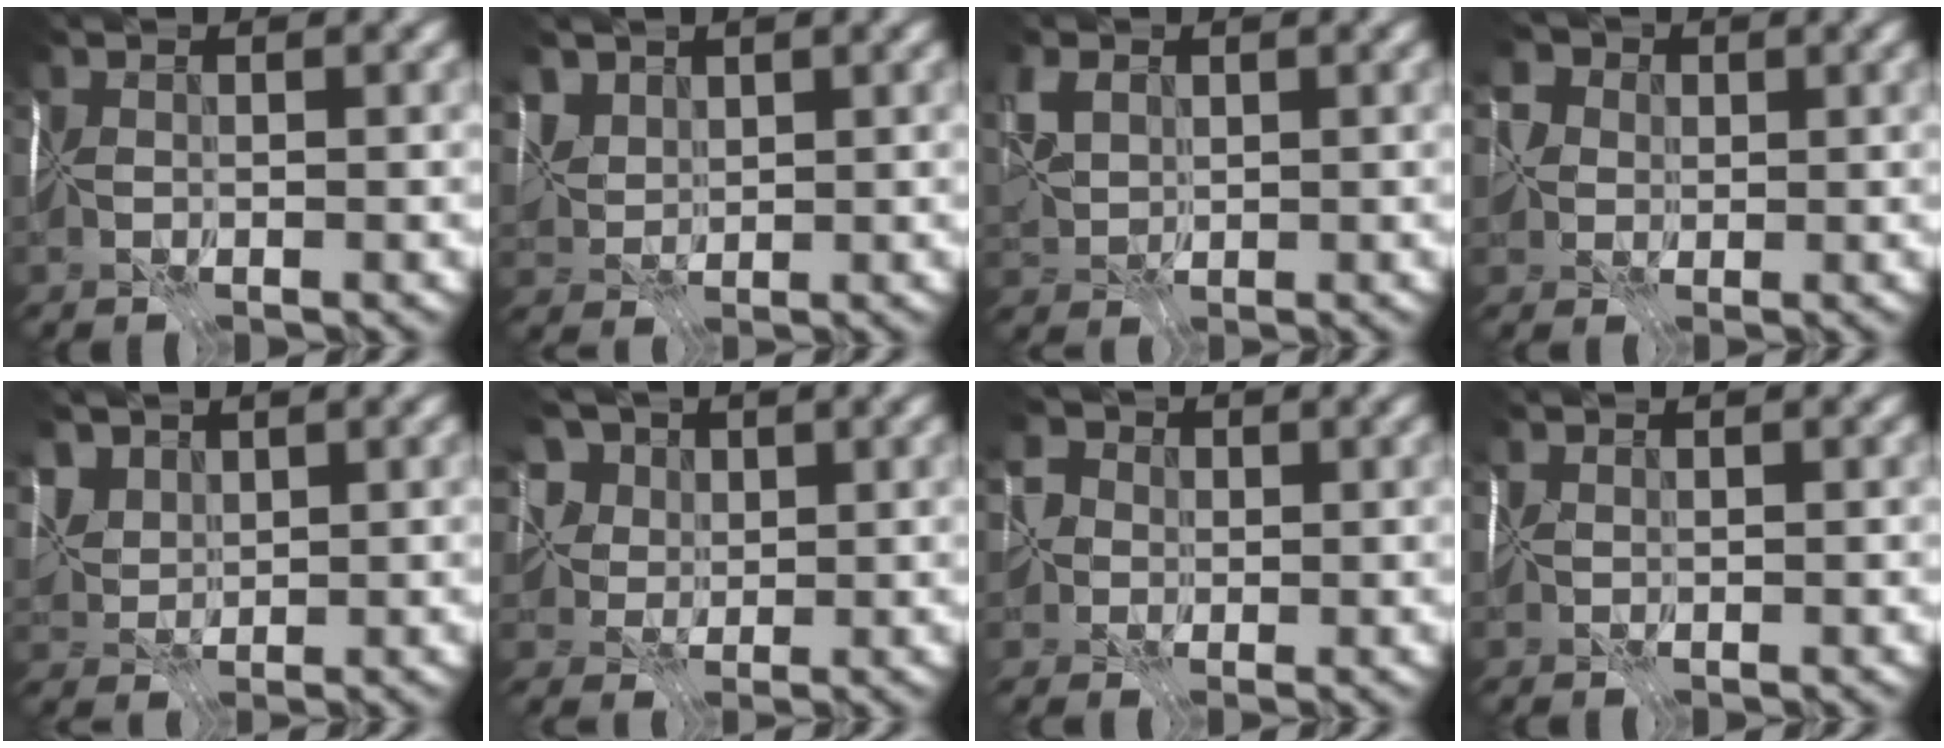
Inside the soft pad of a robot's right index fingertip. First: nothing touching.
{"total": 2.8, "force": [2.3, 1.3, 1.0], "torque": [-0.030, 0.002, 0.044]}
{"total": 2.7, "force": [1.3, 1.7, 1.7], "torque": [-0.044, 0.004, 0.026]}
{"total": 3.7, "force": [1.1, 3.2, 1.4], "torque": [-0.024, 0.015, 0.005]}
{"total": 3.2, "force": [2.4, 1.7, 1.3], "torque": [-0.042, 0.004, 0.048]}
{"total": 7.0, "force": [4.0, 4.9, 3.0], "torque": [-0.053, 0.011, 0.059]}
{"total": 3.5, "force": [0.2, 3.2, 1.4], "torque": [-0.017, 0.008, -0.006]}
{"total": 0.7, "force": [0.7, 0.0, -0.1], "torque": [0.003, 0.004, 0.013]}